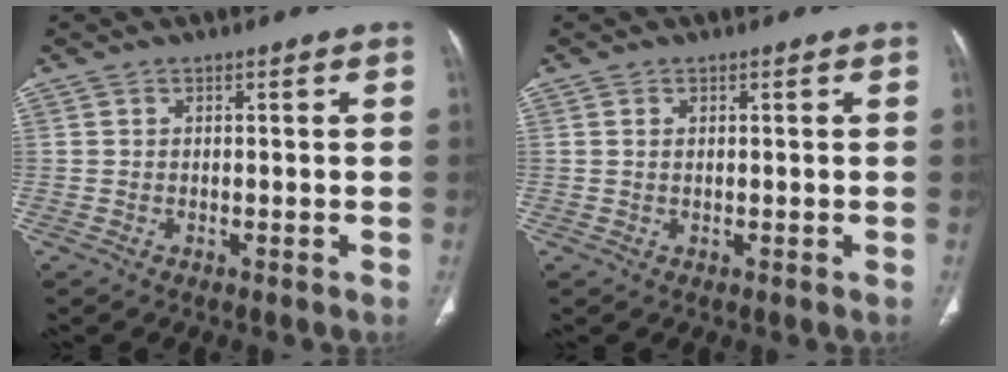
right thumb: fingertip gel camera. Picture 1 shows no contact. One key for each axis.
{"total": 0.5, "fx": 0.2, "fy": 0.3, "fz": 0.4, "tx": -0.013, "ty": 0.004, "tz": 0.004}